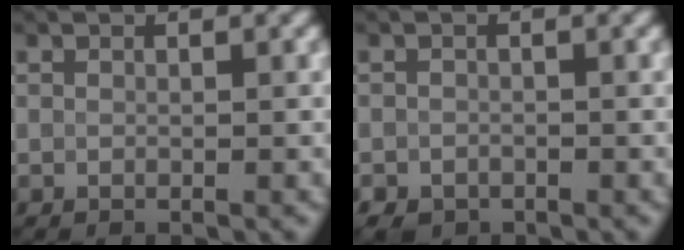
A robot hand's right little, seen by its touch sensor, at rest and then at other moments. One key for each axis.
{"total": 1.8, "fx": -1.2, "fy": 1.3, "fz": 0.5, "tx": -0.005, "ty": -0.006, "tz": -0.022}